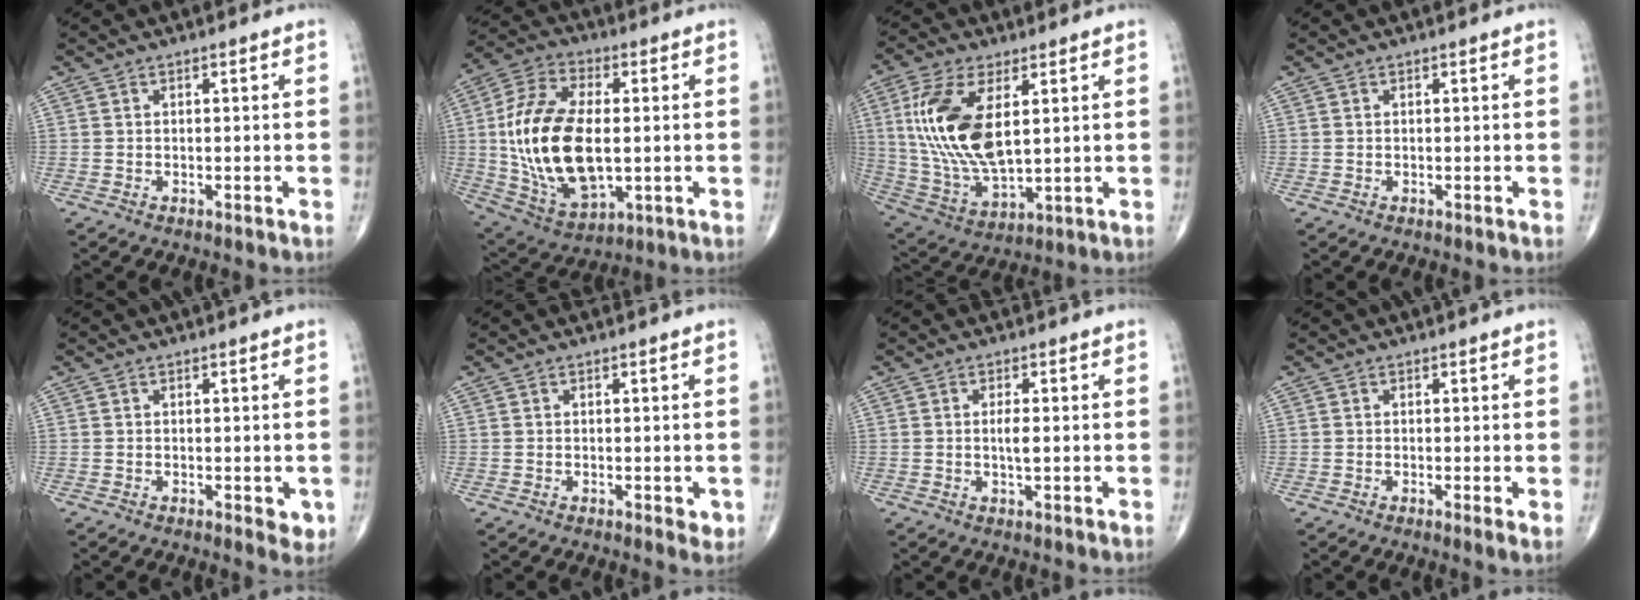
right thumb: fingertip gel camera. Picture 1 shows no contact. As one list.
[{"total": 21.7, "force": [-0.1, 11.6, 18.3], "torque": [-0.363, -0.003, 0.009]}, {"total": 17.8, "force": [4.0, 8.4, 15.2], "torque": [-0.317, -0.019, 0.086]}, {"total": 0.0}, {"total": 2.8, "force": [-0.5, 1.4, 2.4], "torque": [-0.016, -0.005, -0.006]}, {"total": 1.9, "force": [-0.3, 1.0, 1.6], "torque": [-0.012, -0.004, -0.005]}, {"total": 2.5, "force": [0.1, 0.7, 2.4], "torque": [-0.047, -0.003, 0.001]}, {"total": 1.8, "force": [0.0, 0.3, 1.8], "torque": [-0.034, -0.008, -0.006]}]